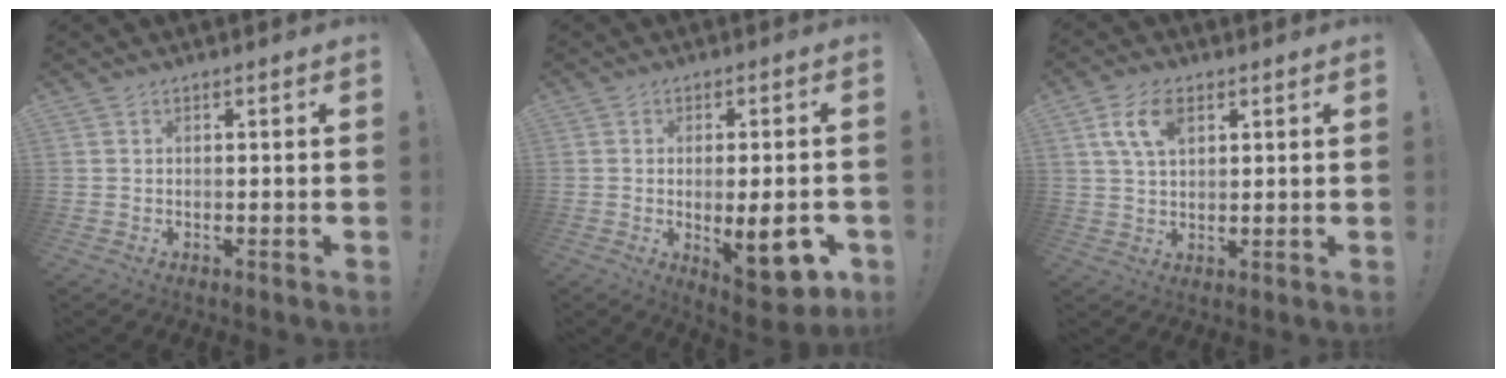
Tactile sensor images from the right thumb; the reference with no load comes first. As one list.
[{"total": 13.1, "force": [-3.0, 4.1, 12.1], "torque": [-0.131, -0.001, -0.035]}, {"total": 8.3, "force": [3.4, 4.6, 6.0], "torque": [-0.116, 0.001, 0.062]}]